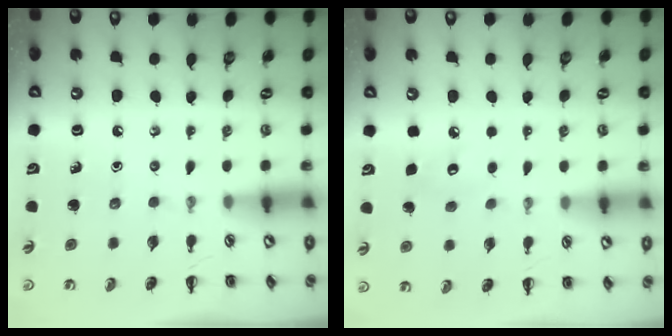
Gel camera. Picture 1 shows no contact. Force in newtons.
{"total": 4.8, "press": 4.6, "slide": 1.2}